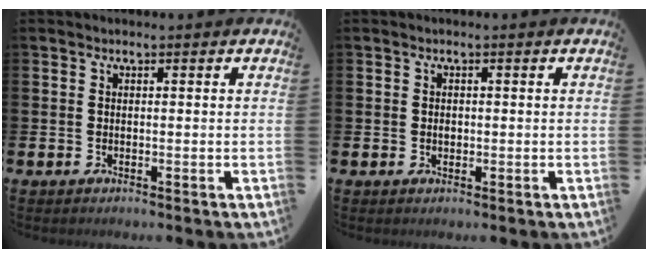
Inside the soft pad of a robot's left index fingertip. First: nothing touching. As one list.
[{"total": 0.9, "force": [0.0, 0.7, 0.6], "torque": [-0.001, 0.002, -0.005]}]